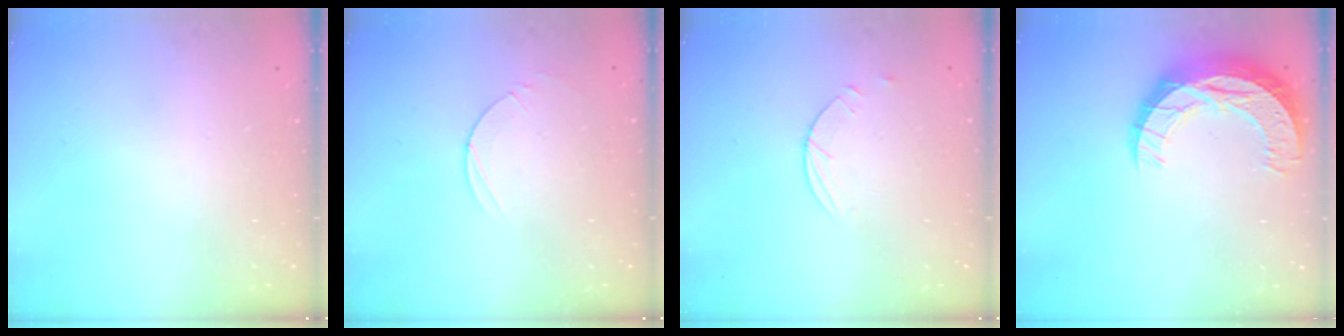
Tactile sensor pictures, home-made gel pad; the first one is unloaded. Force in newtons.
{"total": 4.9, "press": 4.9, "slide": 0.4}
{"total": 2.9, "press": 2.8, "slide": 0.3}
{"total": 13.7, "press": 13.7, "slide": 0.9}